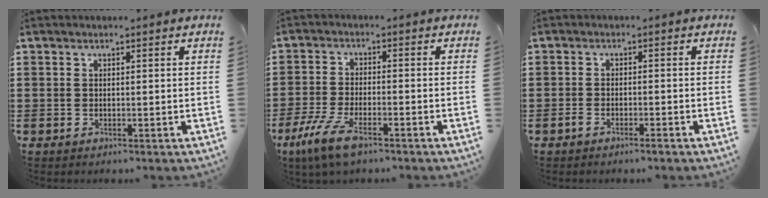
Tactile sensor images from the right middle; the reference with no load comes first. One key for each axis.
{"total": 6.9, "fx": -4.4, "fy": 2.1, "fz": 5.0, "tx": -0.121, "ty": -0.011, "tz": -0.085}
{"total": 1.4, "fx": -1.1, "fy": 0.2, "fz": 0.8, "tx": -0.017, "ty": -0.003, "tz": -0.020}